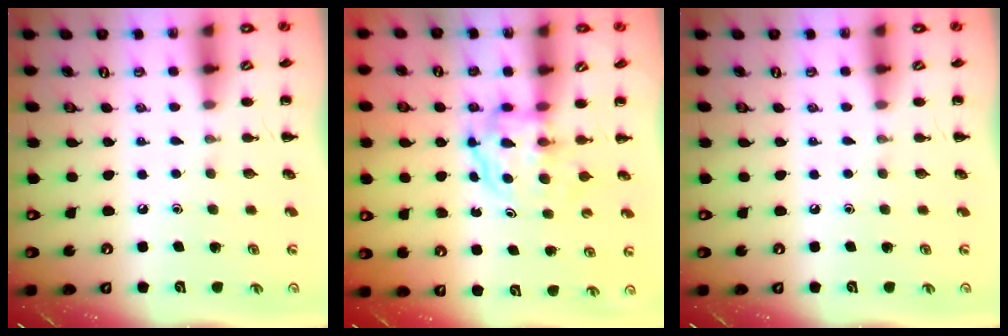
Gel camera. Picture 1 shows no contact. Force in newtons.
{"total": 3.7, "press": 3.7, "slide": 0.2}
{"total": 0.0}